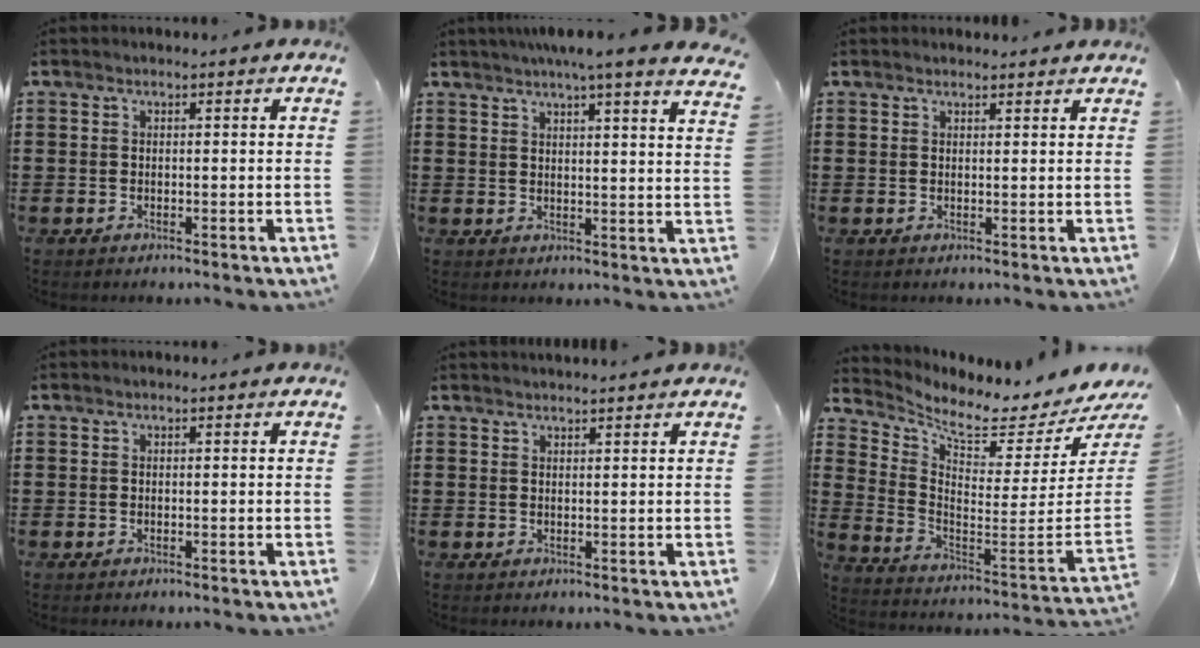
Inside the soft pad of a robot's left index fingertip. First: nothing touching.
{"total": 5.2, "force": [4.4, -1.1, 2.7], "torque": [-0.058, -0.021, 0.073]}
{"total": 1.4, "force": [1.3, 0.2, 0.2], "torque": [-0.008, 0.000, 0.027]}
{"total": 0.0}
{"total": 1.3, "force": [1.3, -0.3, 0.1], "torque": [-0.004, -0.004, 0.026]}
{"total": 4.6, "force": [3.9, 0.7, 2.4], "torque": [-0.059, -0.064, 0.057]}